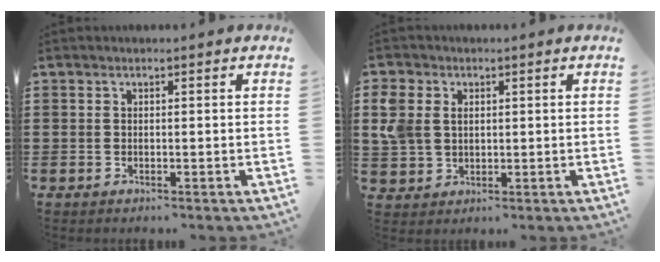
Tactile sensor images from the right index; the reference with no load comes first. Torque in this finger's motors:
{"motor_torque": [0.33, -0.04, 0.19, 0.12]}